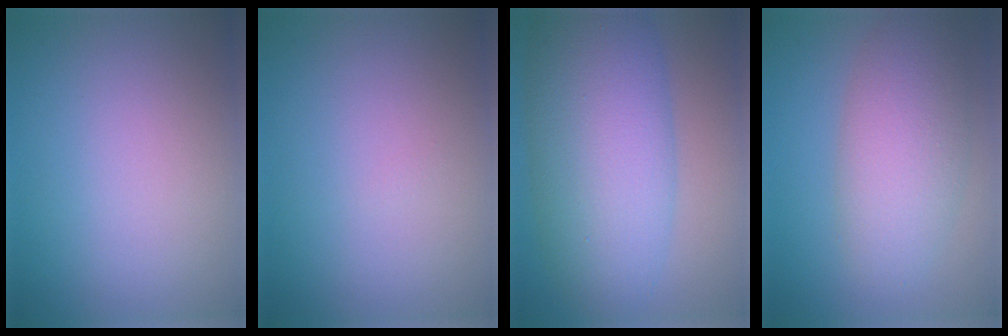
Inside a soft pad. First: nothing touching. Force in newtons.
{"total": 0.0}
{"total": 10.4, "press": 10.4, "slide": 0.1}
{"total": 5.7, "press": 5.7, "slide": 0.3}